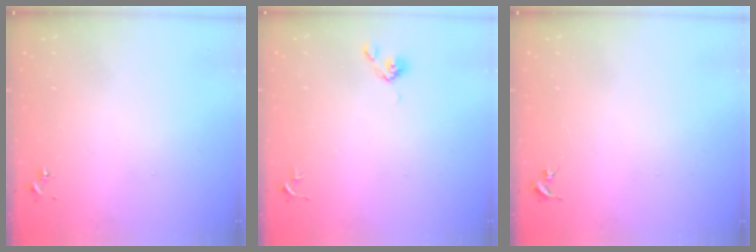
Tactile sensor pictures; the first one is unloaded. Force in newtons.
{"total": 6.2, "press": 6.2, "slide": 0.6}
{"total": 0.0}